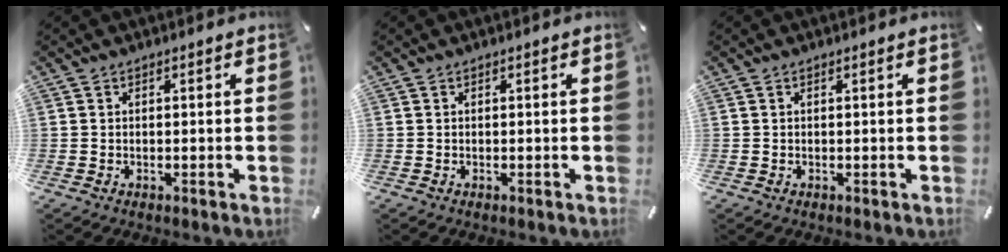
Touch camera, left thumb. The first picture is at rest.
{"total": 0.0}
{"total": 0.0}